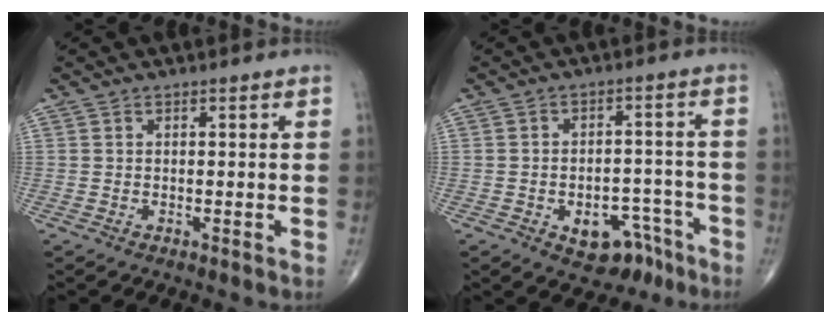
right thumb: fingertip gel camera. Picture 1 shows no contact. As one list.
[{"total": 9.5, "force": [-5.4, 5.9, 5.2], "torque": [-0.038, 0.049, -0.065]}]